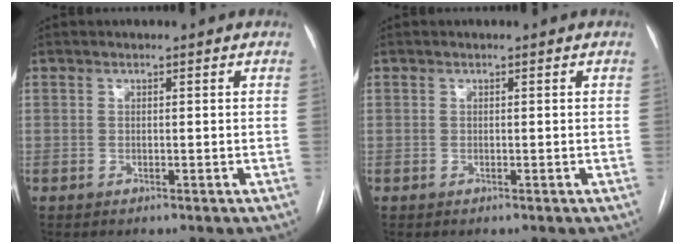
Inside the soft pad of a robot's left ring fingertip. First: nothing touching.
{"total": 0.0}